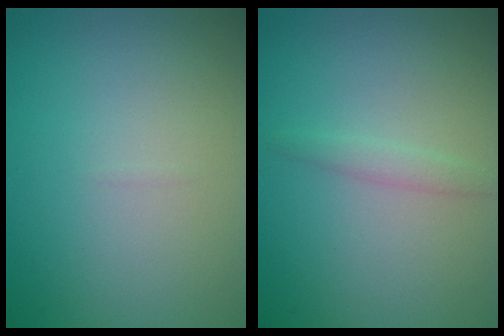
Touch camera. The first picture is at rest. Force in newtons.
{"total": 1.0, "press": 1.0, "slide": 0.1}